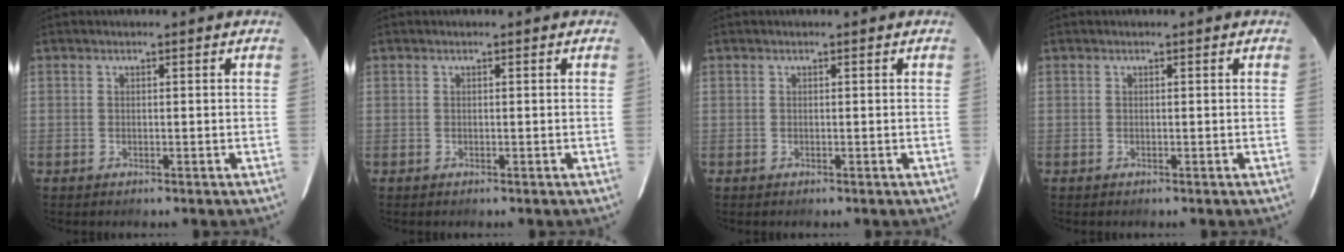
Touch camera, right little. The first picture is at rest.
{"total": 0.0}
{"total": 0.0}
{"total": 0.0}